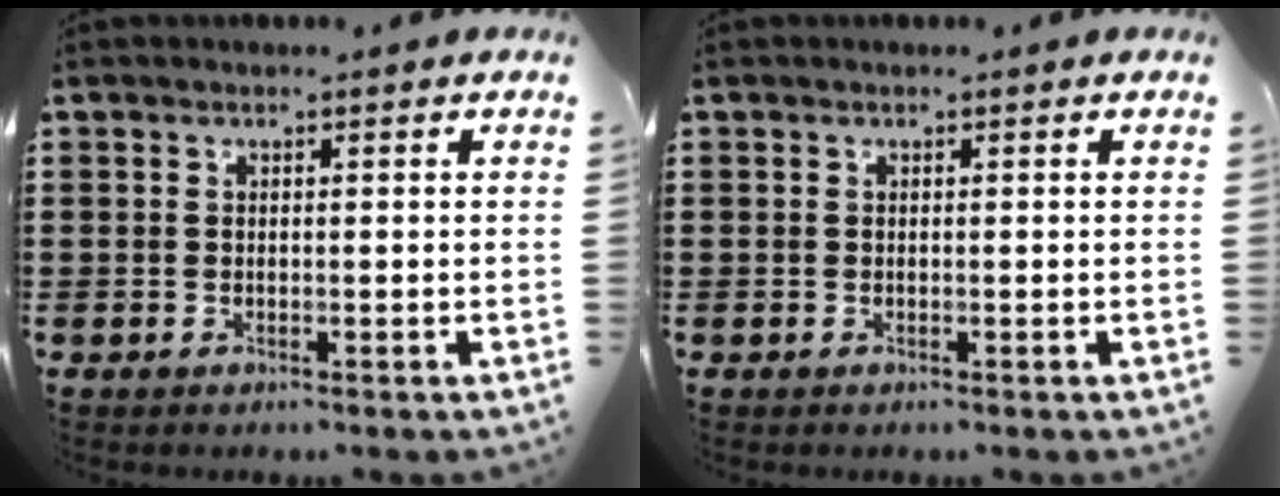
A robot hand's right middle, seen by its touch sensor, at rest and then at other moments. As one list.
[{"total": 0.0}]